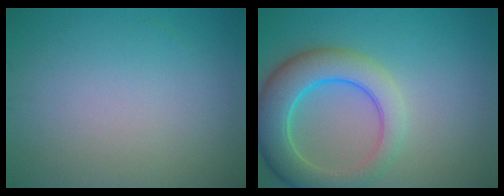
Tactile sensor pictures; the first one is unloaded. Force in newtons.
{"total": 7.1, "press": 7.1, "slide": 0.6}